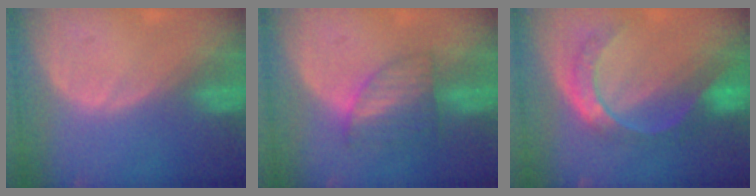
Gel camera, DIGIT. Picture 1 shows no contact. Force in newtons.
{"total": 6.0, "press": 5.6, "slide": 2.2}
{"total": 8.0, "press": 6.7, "slide": 4.4}